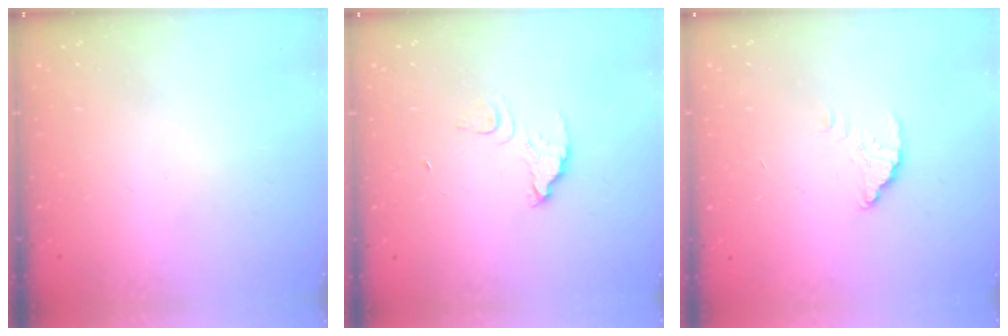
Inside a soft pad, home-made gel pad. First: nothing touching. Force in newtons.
{"total": 3.1, "press": 3.1, "slide": 0.3}
{"total": 2.0, "press": 2.0, "slide": 0.1}